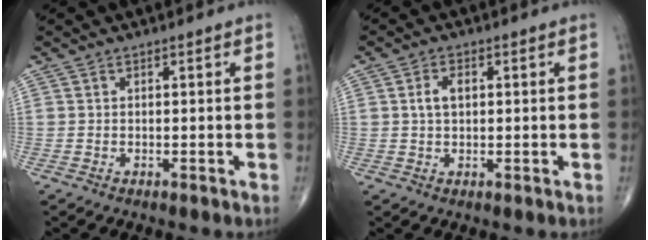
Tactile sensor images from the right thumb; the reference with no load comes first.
{"total": 3.4, "force": [0.7, 2.0, 2.7], "torque": [-0.053, 0.005, 0.011]}